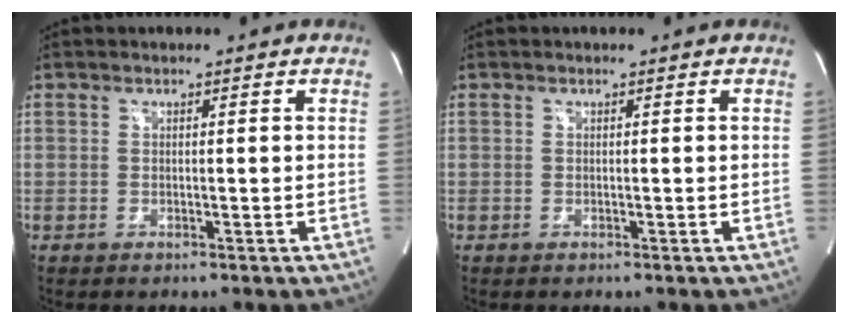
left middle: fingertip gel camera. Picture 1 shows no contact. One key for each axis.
{"total": 0.0}